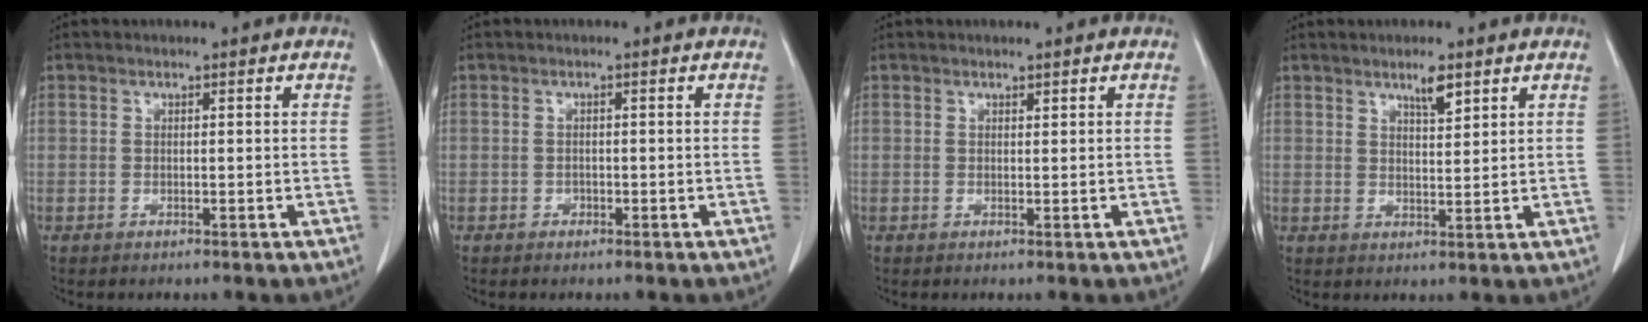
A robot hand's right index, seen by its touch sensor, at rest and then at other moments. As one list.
[{"total": 0.6, "force": [-0.4, 0.4, 0.2], "torque": [-0.004, 0.001, -0.008]}, {"total": 0.0}, {"total": 3.3, "force": [2.3, 0.6, 2.3], "torque": [-0.042, -0.002, 0.040]}]